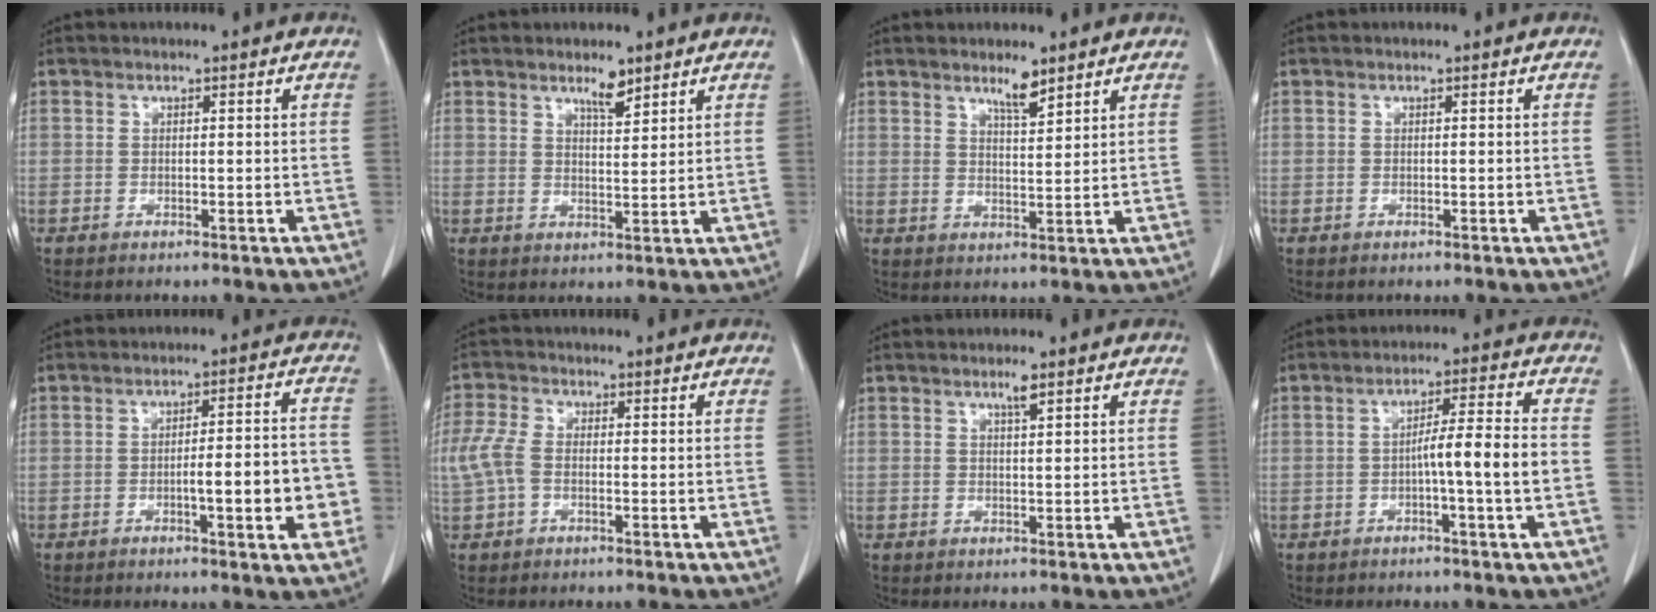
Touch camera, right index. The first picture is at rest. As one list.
[{"total": 3.4, "force": [2.6, 0.7, 2.0], "torque": [-0.035, -0.003, 0.046]}, {"total": 3.7, "force": [2.9, 0.5, 2.1], "torque": [-0.039, -0.005, 0.053]}, {"total": 0.0}, {"total": 9.0, "force": [-2.3, 1.5, 8.6], "torque": [-0.113, 0.015, -0.027]}, {"total": 5.1, "force": [-0.5, 3.1, 4.0], "torque": [-0.120, 0.017, -0.014]}, {"total": 1.6, "force": [1.1, 0.0, 1.2], "torque": [-0.021, -0.002, 0.020]}, {"total": 7.0, "force": [-1.5, -0.5, 6.8], "torque": [-0.107, 0.011, -0.024]}]